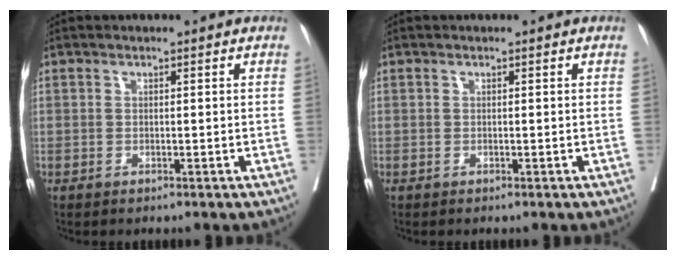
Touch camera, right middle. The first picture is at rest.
{"total": 0.0}